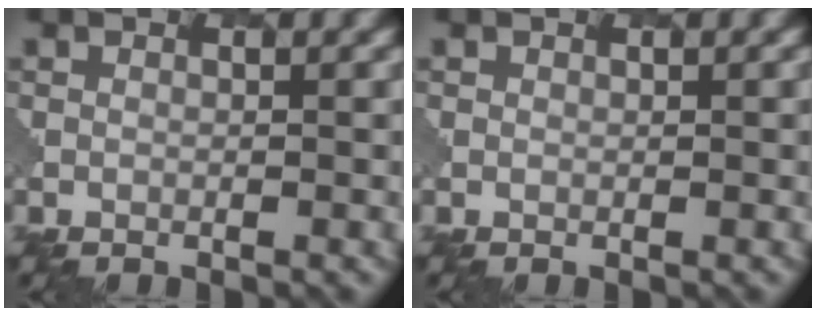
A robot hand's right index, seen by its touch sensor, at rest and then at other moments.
{"total": 0.0}